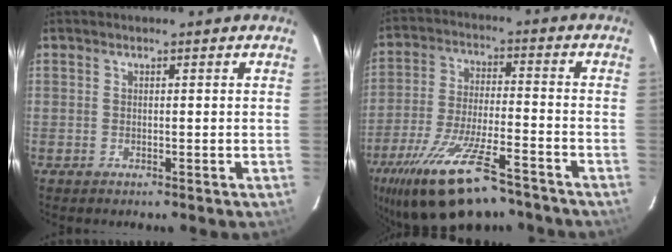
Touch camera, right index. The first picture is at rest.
{"total": 20.3, "force": [-14.4, 5.9, 13.0], "torque": [-0.259, -0.043, -0.239]}